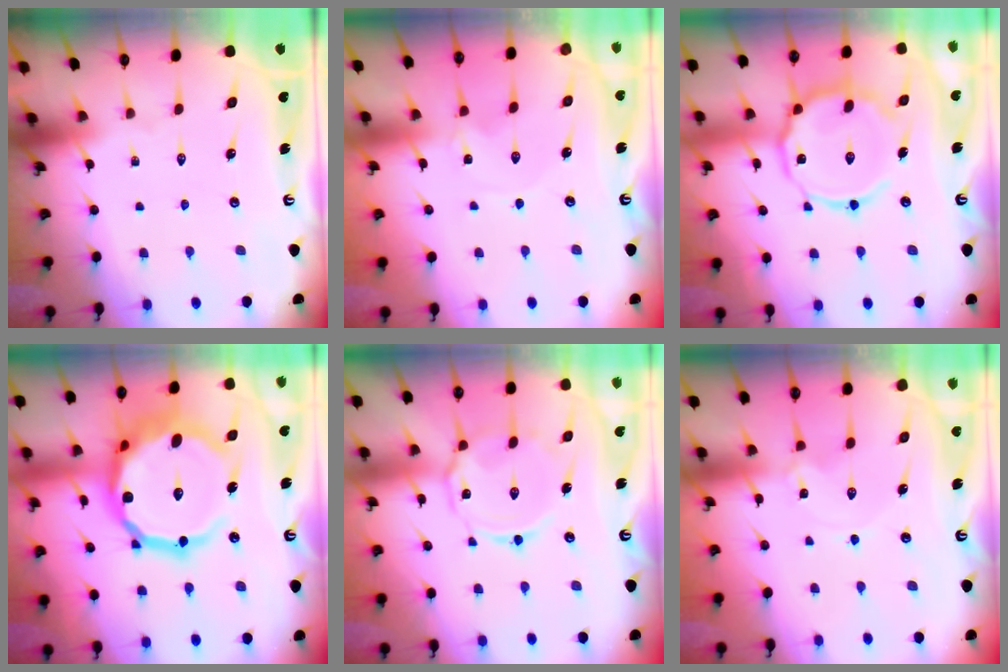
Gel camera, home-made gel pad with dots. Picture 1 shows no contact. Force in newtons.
{"total": 0.0}
{"total": 14.8, "press": 14.7, "slide": 1.3}
{"total": 20.9, "press": 20.7, "slide": 2.9}
{"total": 8.5, "press": 8.4, "slide": 0.7}
{"total": 1.8, "press": 1.8, "slide": 0.1}